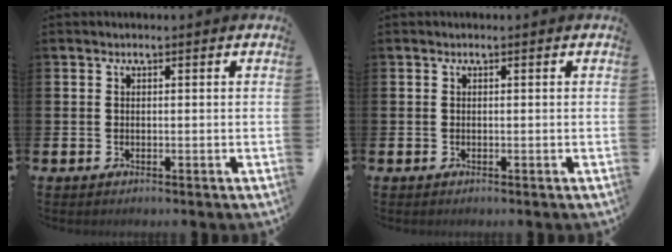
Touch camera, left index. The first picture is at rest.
{"total": 0.0}